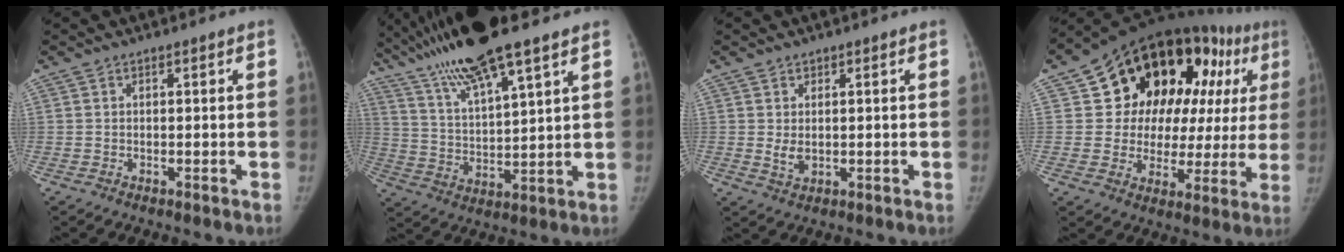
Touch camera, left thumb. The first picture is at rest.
{"total": 16.0, "force": [11.7, 1.5, 10.9], "torque": [-0.204, -0.035, 0.222]}
{"total": 2.3, "force": [0.5, 1.6, 1.7], "torque": [-0.028, -0.010, 0.019]}
{"total": 24.9, "force": [9.0, 16.0, 16.8], "torque": [-0.164, 0.025, 0.129]}